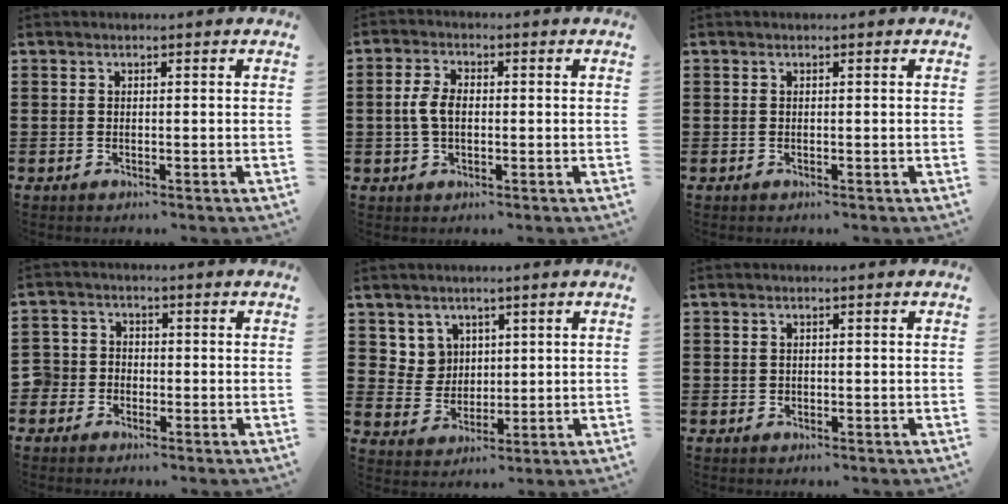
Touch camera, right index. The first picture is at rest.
{"total": 4.4, "force": [-0.1, 2.5, 3.6], "torque": [-0.095, 0.000, -0.009]}
{"total": 0.0}
{"total": 2.9, "force": [-1.7, 2.4, 0.2], "torque": [-0.024, 0.001, -0.041]}
{"total": 4.9, "force": [2.5, 4.2, 0.7], "torque": [-0.037, 0.009, 0.048]}
{"total": 0.5, "force": [0.1, 0.5, 0.0], "torque": [-0.002, 0.004, 0.001]}